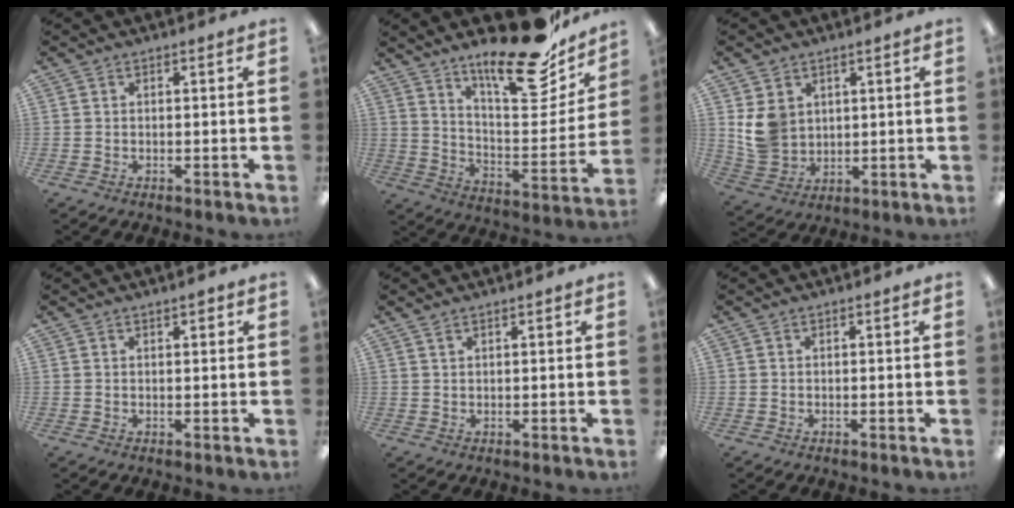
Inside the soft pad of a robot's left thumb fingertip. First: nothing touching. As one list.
[{"total": 22.2, "force": [17.2, 6.1, 12.5], "torque": [-0.185, -0.123, 0.283]}, {"total": 8.0, "force": [2.5, 6.9, 3.1], "torque": [-0.056, 0.002, 0.053]}, {"total": 1.1, "force": [0.7, 0.5, 0.6], "torque": [-0.003, -0.002, 0.011]}, {"total": 1.2, "force": [0.8, 0.6, 0.6], "torque": [-0.014, 0.002, 0.014]}, {"total": 0.0}]